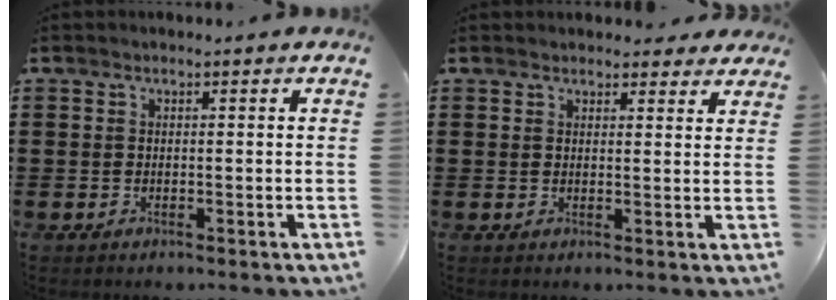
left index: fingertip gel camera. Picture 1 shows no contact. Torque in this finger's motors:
{"motor_torque": [2.14, 0.00, 0.64, 0.04]}